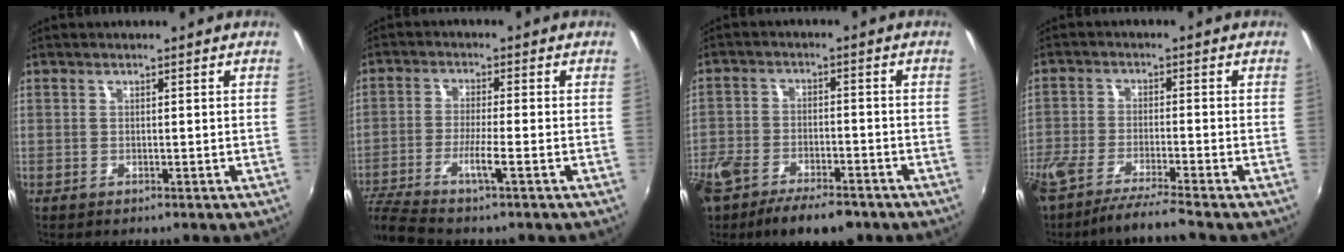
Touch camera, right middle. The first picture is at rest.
{"total": 8.4, "force": [-5.6, -0.3, 6.3], "torque": [-0.135, -0.020, -0.104]}
{"total": 13.3, "force": [-9.5, 5.4, 7.5], "torque": [-0.179, -0.033, -0.167]}
{"total": 9.2, "force": [-7.9, -0.2, 4.8], "torque": [-0.110, -0.029, -0.140]}